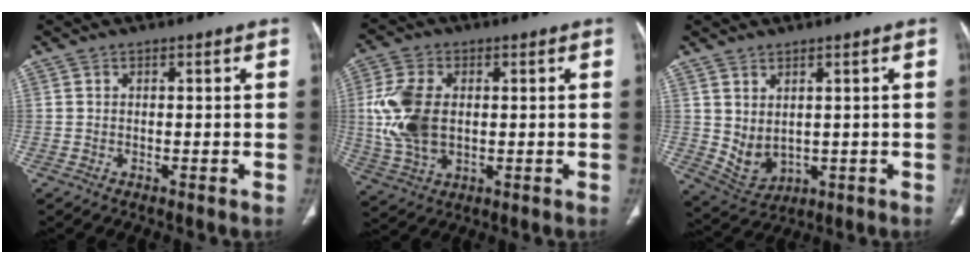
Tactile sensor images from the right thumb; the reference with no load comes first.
{"total": 11.8, "force": [0.9, 7.3, 9.2], "torque": [-0.200, 0.000, 0.025]}
{"total": 5.8, "force": [0.9, 3.9, 4.2], "torque": [-0.064, -0.010, 0.043]}